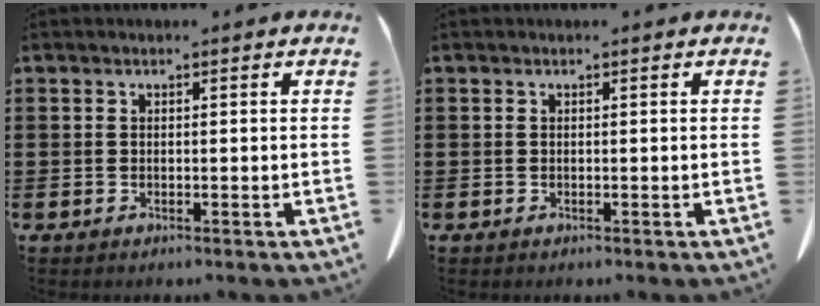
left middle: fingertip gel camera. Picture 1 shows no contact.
{"total": 0.0}